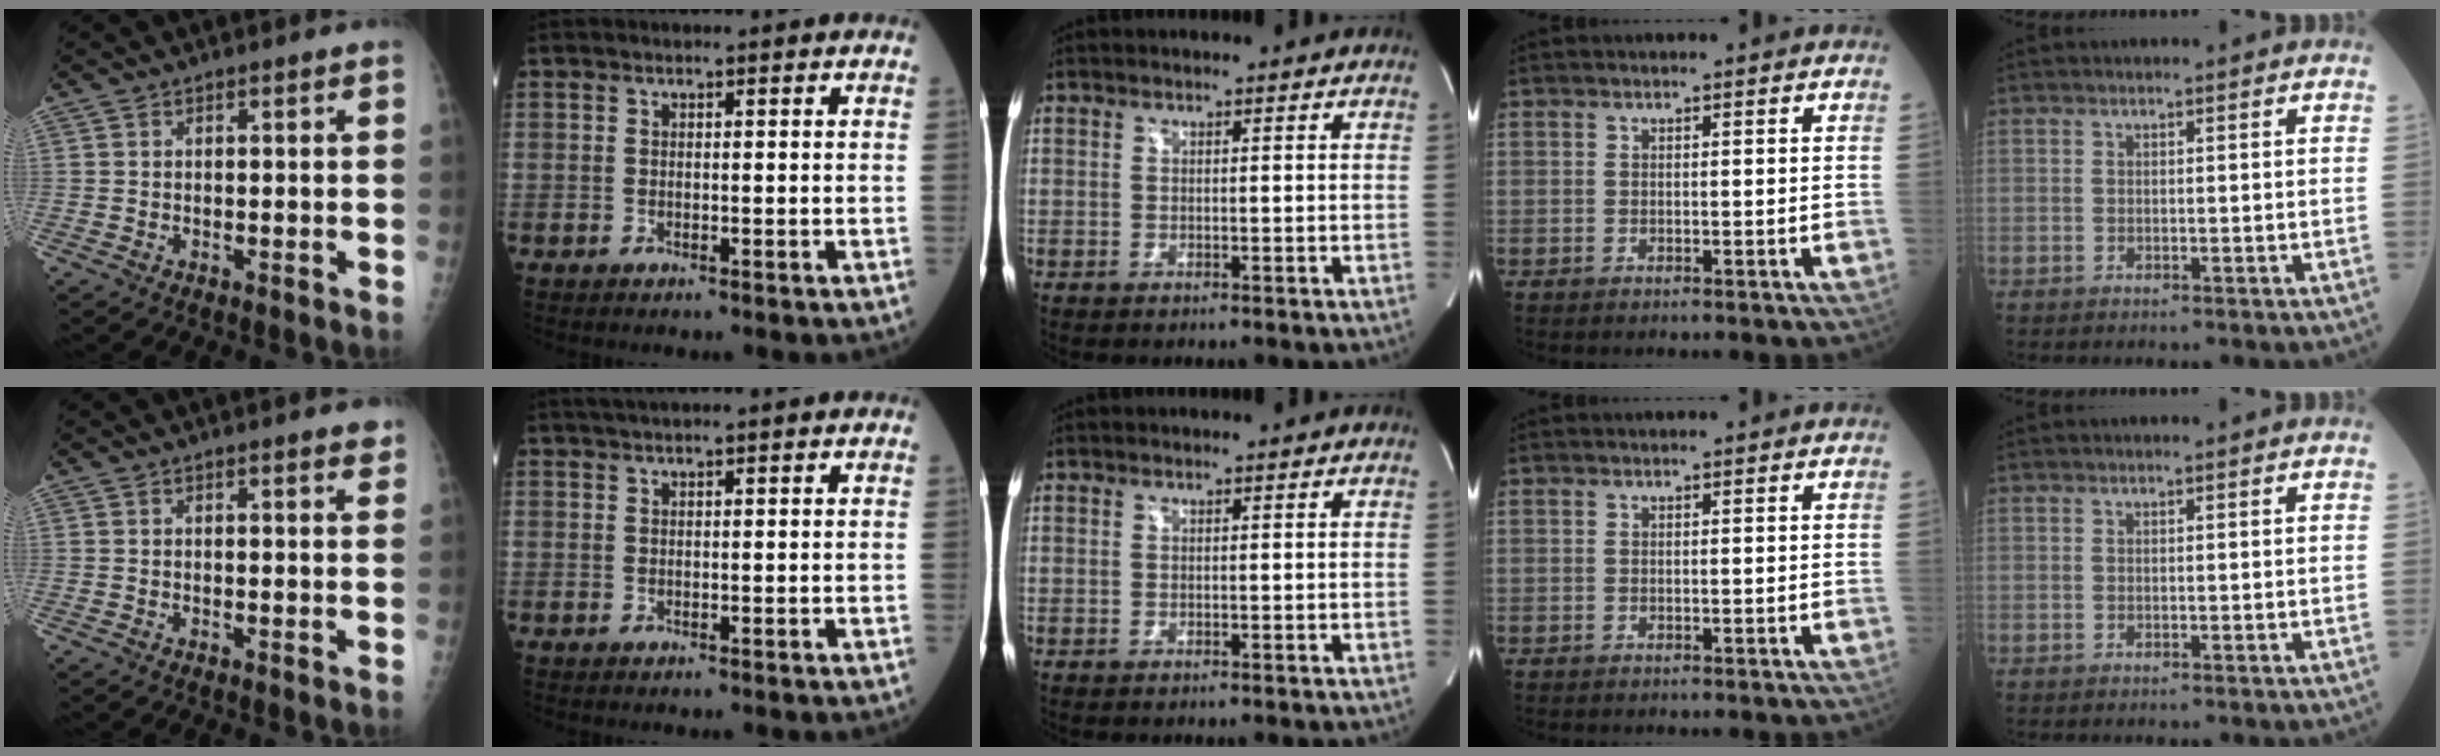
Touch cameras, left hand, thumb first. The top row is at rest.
{"thumb": {"total": 2.5, "force": [1.9, 0.4, 1.5], "torque": [-0.009, -0.004, 0.021]}, "index": {"total": 3.7, "force": [3.0, -0.1, 2.0], "torque": [-0.027, 0.030, 0.052]}}